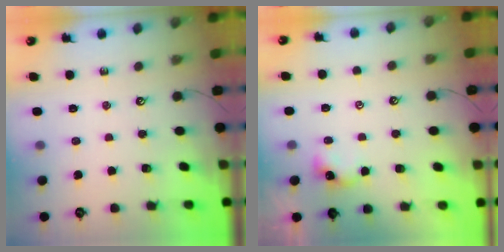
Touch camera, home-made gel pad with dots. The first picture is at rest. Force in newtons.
{"total": 1.5, "press": 1.5, "slide": 0.3}